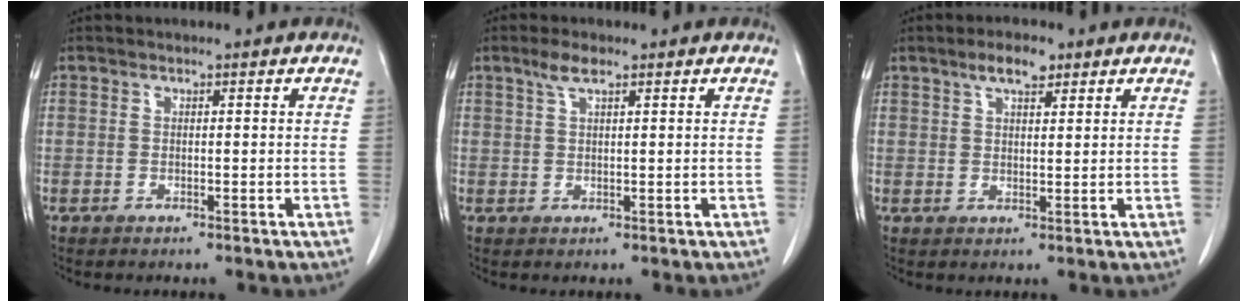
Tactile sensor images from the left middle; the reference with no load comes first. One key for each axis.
{"total": 2.5, "fx": 1.7, "fy": 0.5, "fz": 1.8, "tx": -0.042, "ty": 0.006, "tz": 0.035}
{"total": 4.1, "fx": 2.7, "fy": 1.3, "fz": 2.7, "tx": -0.053, "ty": 0.007, "tz": 0.046}